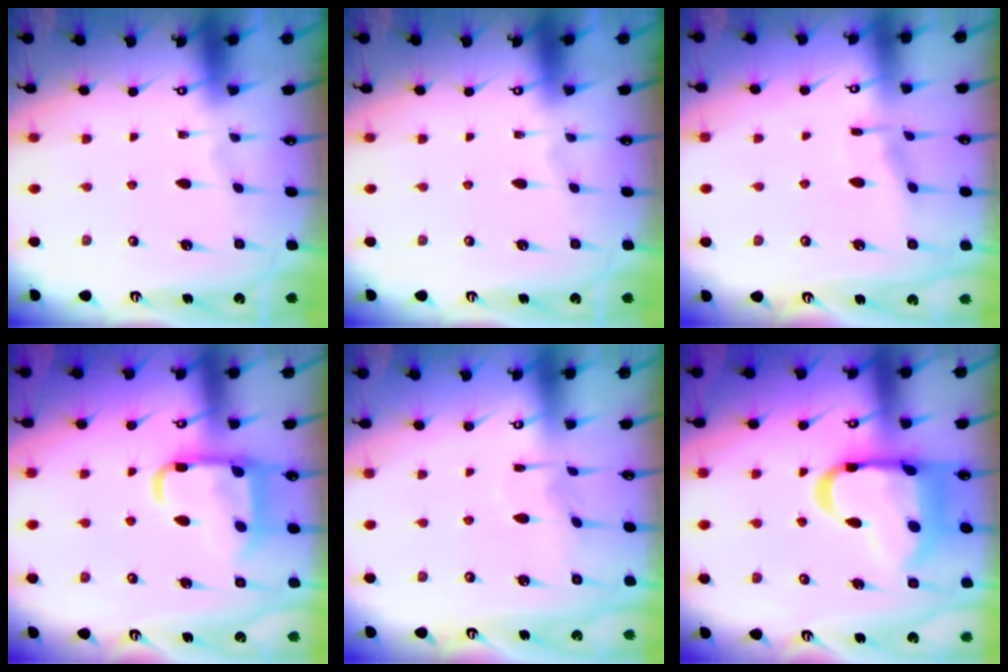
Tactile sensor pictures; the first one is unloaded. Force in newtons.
{"total": 0.0}
{"total": 5.0, "press": 4.9, "slide": 0.3}
{"total": 13.2, "press": 13.2, "slide": 1.6}
{"total": 4.5, "press": 4.4, "slide": 0.6}
{"total": 19.2, "press": 19.0, "slide": 2.3}